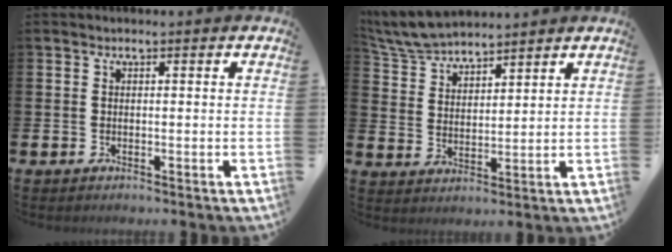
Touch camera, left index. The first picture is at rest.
{"total": 6.5, "force": [6.3, 1.1, 1.2], "torque": [-0.053, -0.023, 0.118]}